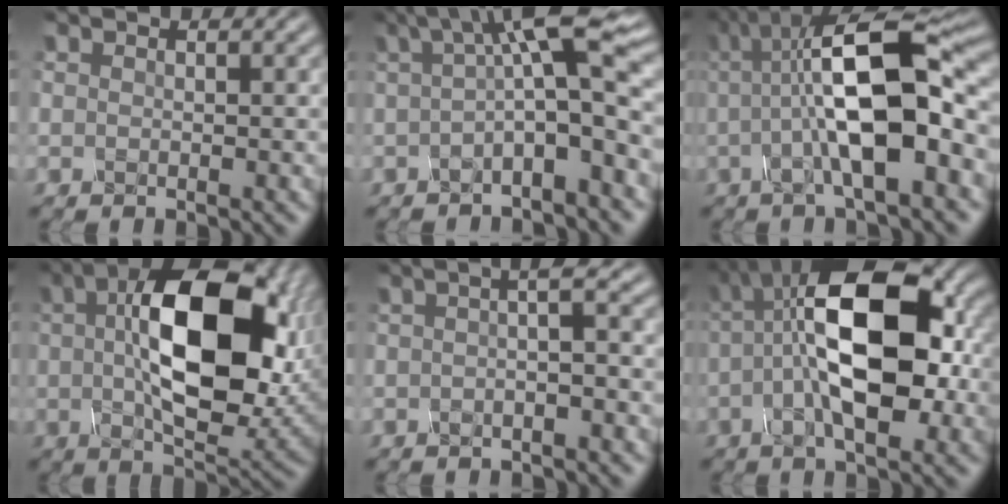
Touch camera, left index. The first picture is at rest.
{"total": 6.8, "force": [0.7, 1.1, 6.7], "torque": [-0.099, 0.020, 0.001]}
{"total": 11.2, "force": [0.6, 3.1, 10.7], "torque": [-0.173, 0.020, 0.004]}
{"total": 14.5, "force": [2.2, 7.2, 12.4], "torque": [-0.197, 0.012, 0.039]}
{"total": 2.9, "force": [-0.1, 0.5, 2.8], "torque": [-0.038, 0.008, -0.004]}
{"total": 12.6, "force": [0.1, 5.4, 11.4], "torque": [-0.182, 0.024, -0.009]}